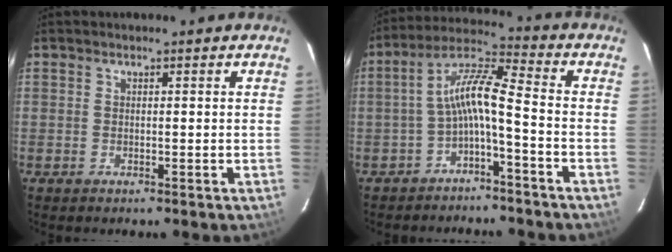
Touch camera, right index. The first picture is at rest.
{"total": 7.8, "force": [-3.0, 0.9, 7.2], "torque": [-0.167, 0.022, -0.056]}